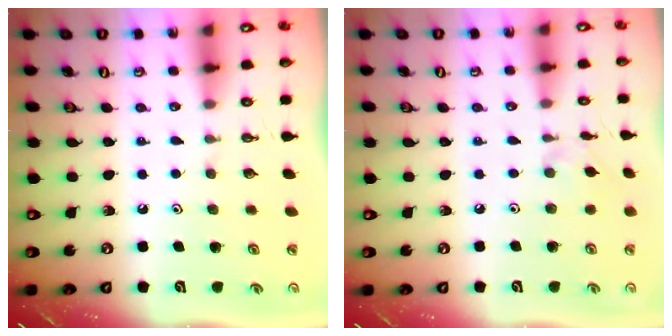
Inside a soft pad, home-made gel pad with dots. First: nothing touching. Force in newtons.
{"total": 1.9, "press": 1.9, "slide": 0.5}